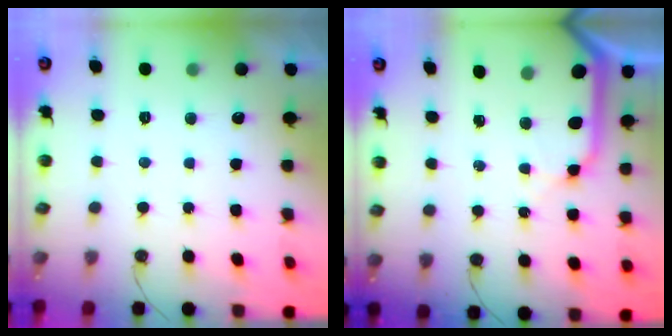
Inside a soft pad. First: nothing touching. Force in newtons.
{"total": 12.1, "press": 12.0, "slide": 1.4}